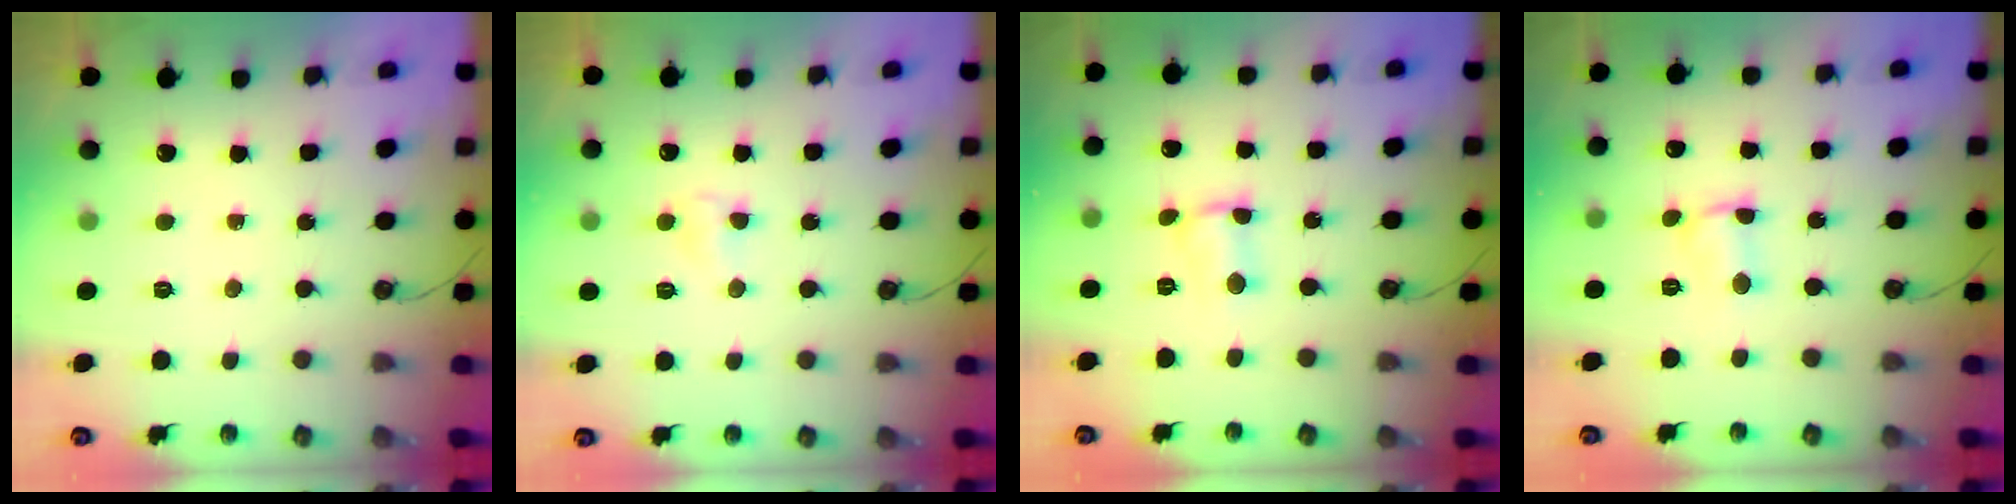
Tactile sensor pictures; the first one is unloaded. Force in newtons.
{"total": 3.0, "press": 2.9, "slide": 0.3}
{"total": 2.1, "press": 2.1, "slide": 0.2}
{"total": 2.8, "press": 2.8, "slide": 0.3}